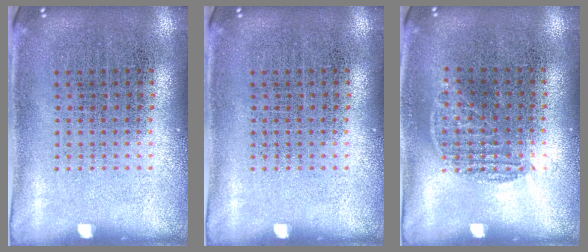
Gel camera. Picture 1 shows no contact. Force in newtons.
{"total": 0.0}
{"total": 0.8, "press": 0.6, "slide": 0.5}